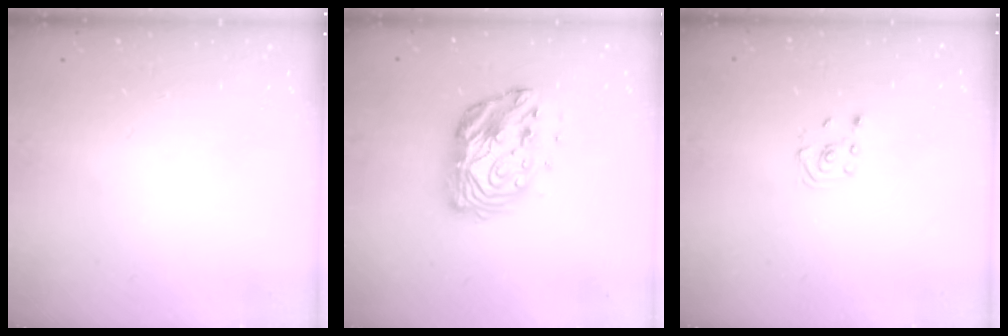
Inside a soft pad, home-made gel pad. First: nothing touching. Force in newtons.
{"total": 12.7, "press": 12.7, "slide": 0.6}
{"total": 1.9, "press": 1.8, "slide": 0.6}